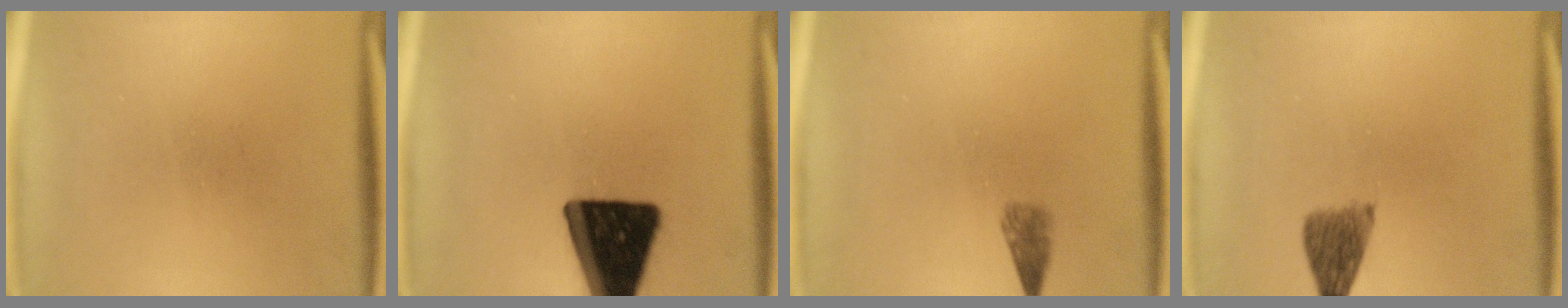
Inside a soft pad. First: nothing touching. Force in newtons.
{"total": 19.3}
{"total": 1.9}
{"total": 4.5}